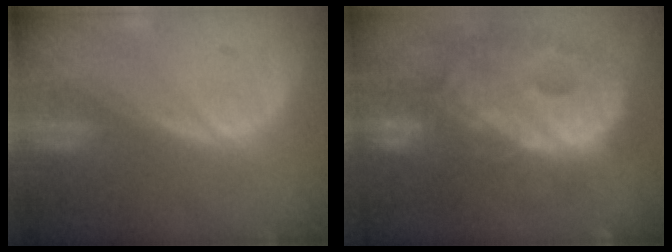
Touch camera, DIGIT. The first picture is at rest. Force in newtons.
{"total": 14.2, "press": 12.3, "slide": 7.2}